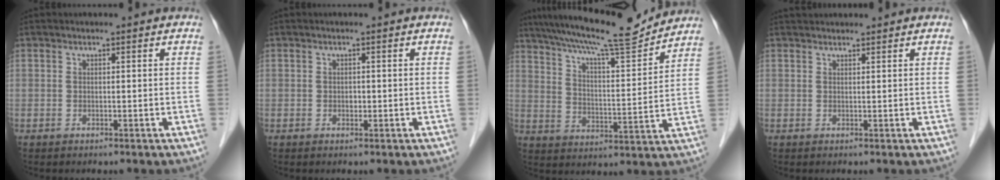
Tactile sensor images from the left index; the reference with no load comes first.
{"total": 2.4, "force": [-2.3, 0.4, 0.3], "torque": [-0.001, -0.015, -0.044]}
{"total": 14.5, "force": [12.9, 0.5, 6.7], "torque": [-0.117, -0.013, 0.191]}
{"total": 0.8, "force": [0.5, 0.4, 0.4], "torque": [0.001, 0.017, 0.001]}